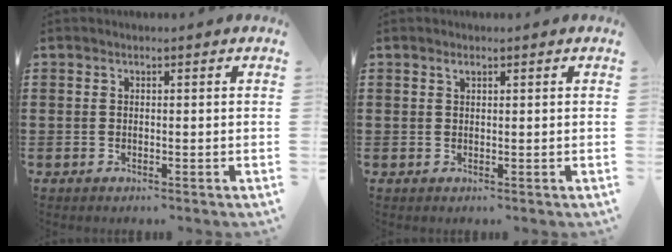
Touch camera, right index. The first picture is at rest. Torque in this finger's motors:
{"motor_torque": [0.02, -0.02, 0.01, 0.02]}